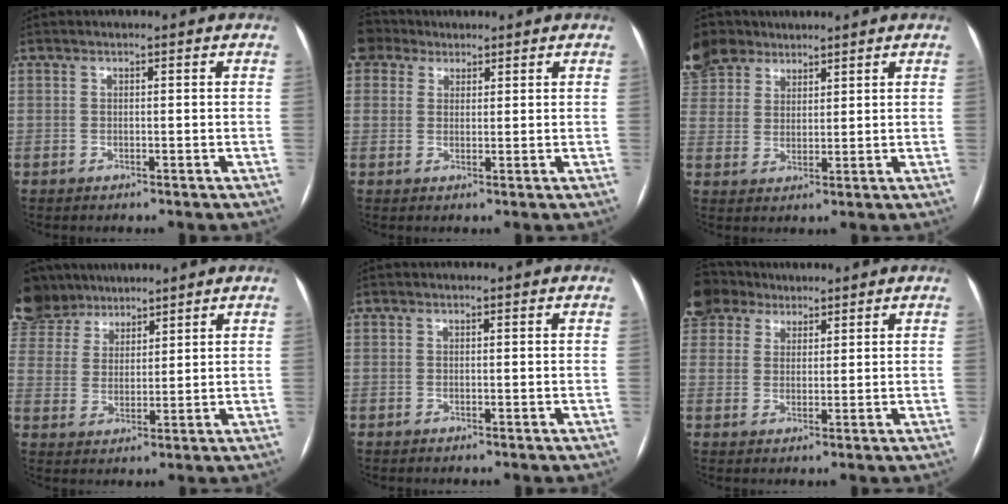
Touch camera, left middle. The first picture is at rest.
{"total": 2.0, "force": [1.7, 0.2, -0.9], "torque": [0.016, 0.008, 0.036]}
{"total": 8.5, "force": [6.9, 4.5, 1.9], "torque": [-0.062, 0.018, 0.145]}
{"total": 14.1, "force": [11.7, 6.4, 4.5], "torque": [-0.130, 0.036, 0.229]}
{"total": 0.0}
{"total": 4.9, "force": [4.3, 2.2, -0.2], "torque": [0.001, 0.015, 0.091]}